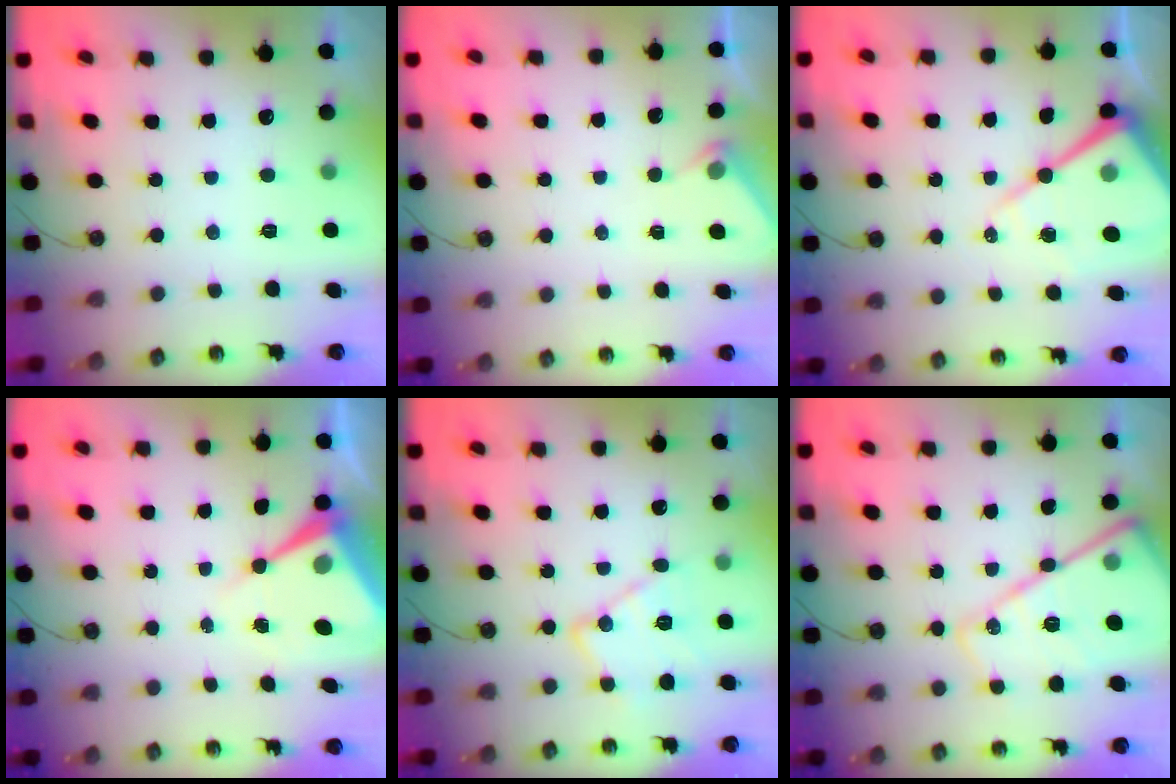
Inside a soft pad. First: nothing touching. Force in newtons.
{"total": 3.6, "press": 3.5, "slide": 0.6}
{"total": 16.4, "press": 16.3, "slide": 1.6}
{"total": 9.1, "press": 9.1, "slide": 0.3}
{"total": 14.6, "press": 14.6, "slide": 0.6}
{"total": 20.9, "press": 20.9, "slide": 1.9}